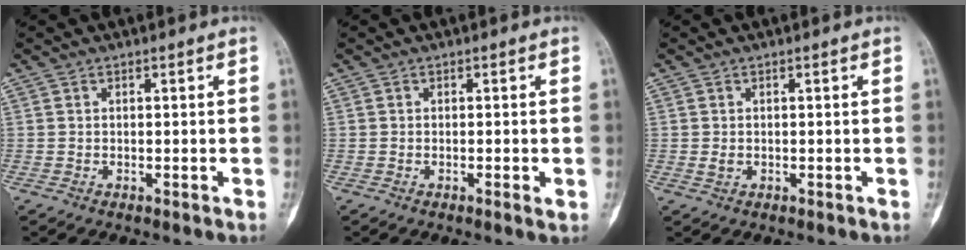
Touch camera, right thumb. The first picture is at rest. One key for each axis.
{"total": 1.1, "fx": -0.3, "fy": 0.2, "fz": 1.0, "tx": -0.019, "ty": -0.003, "tz": -0.005}
{"total": 1.0, "fx": -0.1, "fy": 0.8, "fz": 0.6, "tx": -0.013, "ty": 0.000, "tz": 0.001}